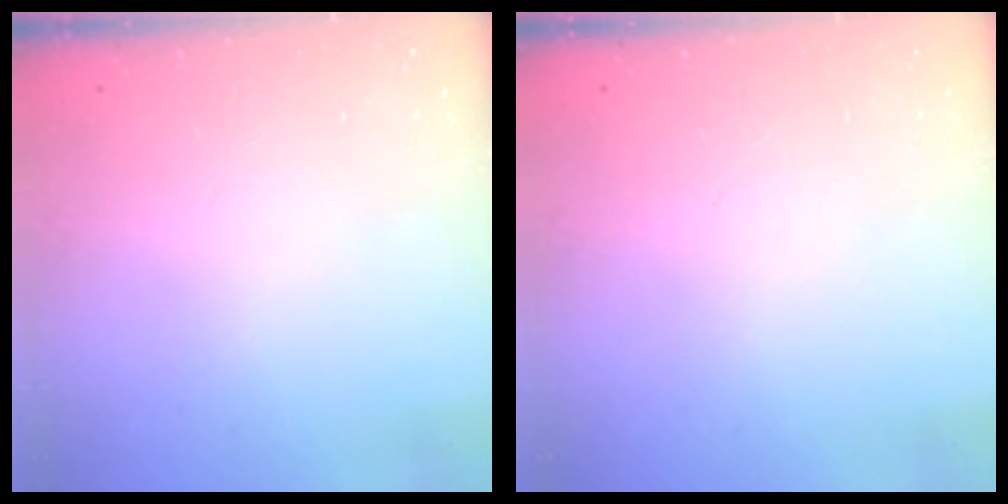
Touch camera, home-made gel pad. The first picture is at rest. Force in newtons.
{"total": 0.0}